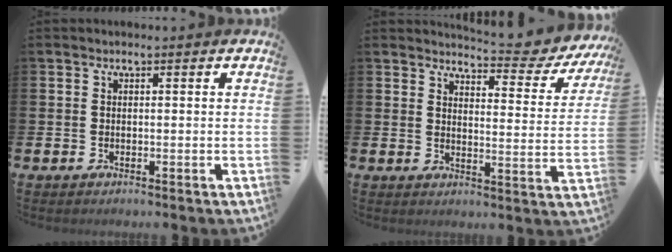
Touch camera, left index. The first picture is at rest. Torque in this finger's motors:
{"motor_torque": [0.26, -0.35, 0.50, 0.03]}